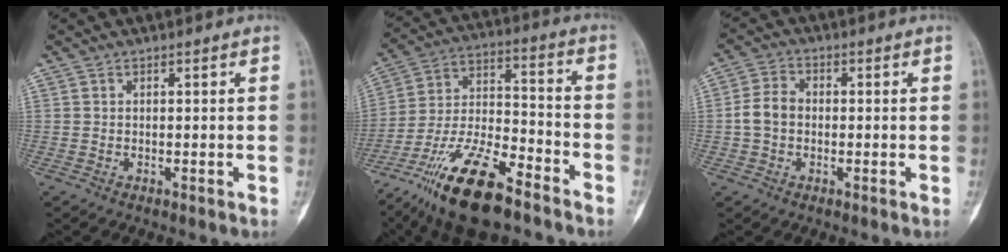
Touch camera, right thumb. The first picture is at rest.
{"total": 19.0, "force": [-12.8, 6.2, 12.6], "torque": [-0.243, 0.067, -0.231]}
{"total": 5.1, "force": [-0.5, 3.9, 3.3], "torque": [-0.061, 0.017, -0.017]}